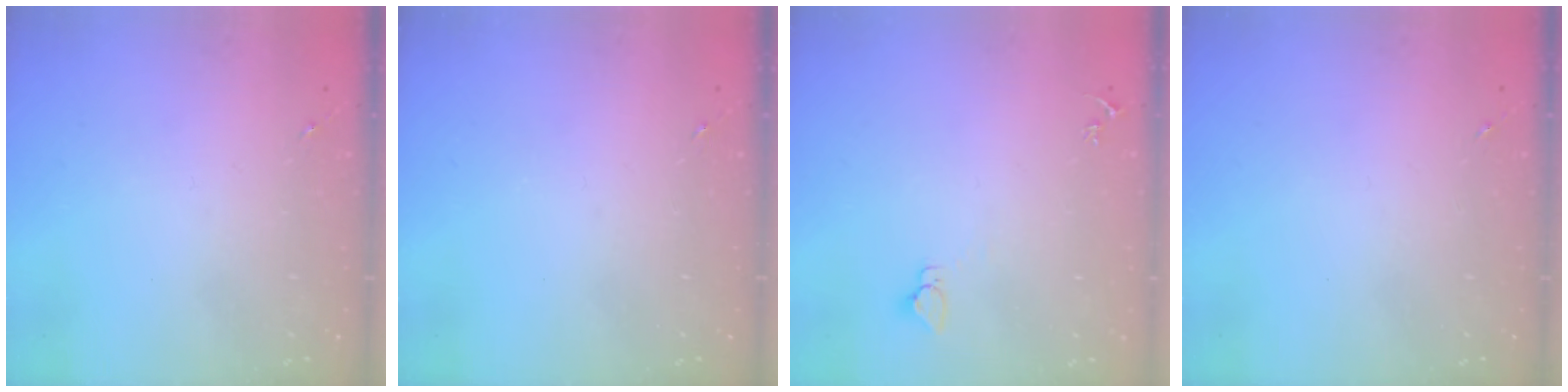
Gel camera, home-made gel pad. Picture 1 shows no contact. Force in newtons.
{"total": 0.0}
{"total": 2.9, "press": 2.9, "slide": 0.1}
{"total": 0.0}